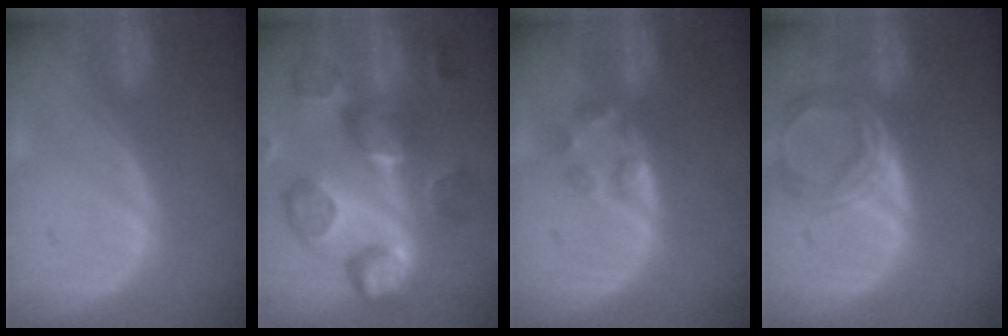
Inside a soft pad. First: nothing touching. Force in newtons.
{"total": 12.5, "press": 11.1, "slide": 5.7}
{"total": 2.9, "press": 2.9, "slide": 0.3}
{"total": 6.9, "press": 6.3, "slide": 2.8}